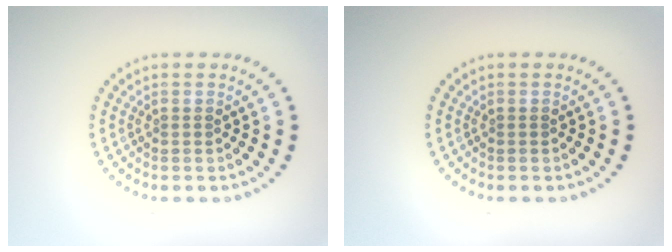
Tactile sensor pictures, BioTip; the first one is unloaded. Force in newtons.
{"total": 0.0}